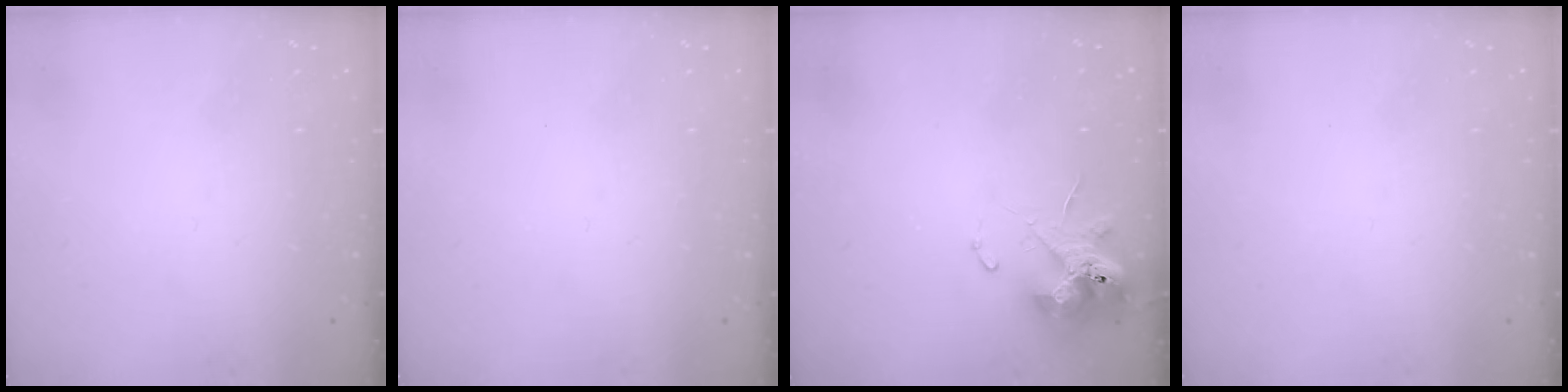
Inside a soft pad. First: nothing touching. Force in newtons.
{"total": 0.0}
{"total": 10.2, "press": 10.2, "slide": 1.0}
{"total": 0.0}